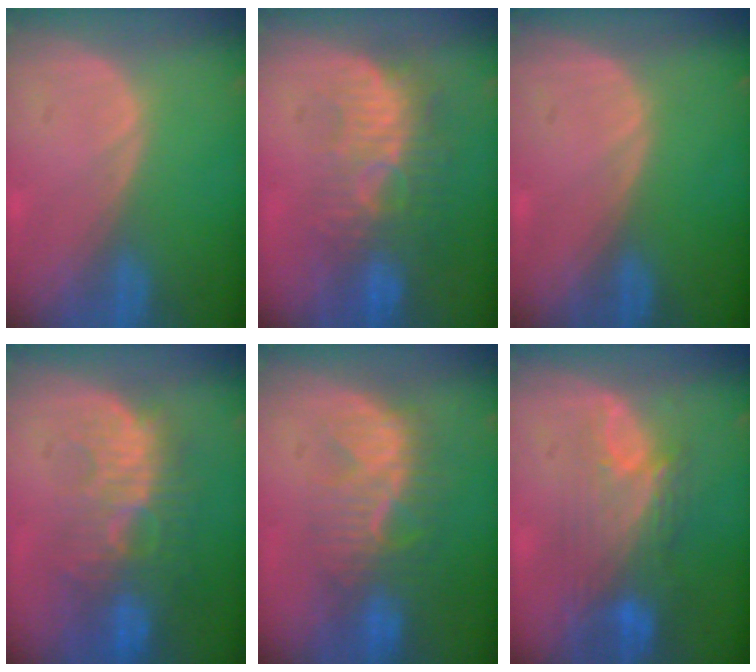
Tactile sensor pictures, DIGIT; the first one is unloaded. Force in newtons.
{"total": 9.4, "press": 8.7, "slide": 3.7}
{"total": 0.0}
{"total": 10.8, "press": 9.5, "slide": 5.2}
{"total": 9.1, "press": 8.4, "slide": 3.5}
{"total": 9.6, "press": 8.1, "slide": 5.1}